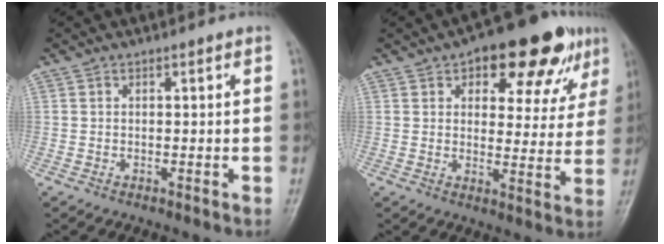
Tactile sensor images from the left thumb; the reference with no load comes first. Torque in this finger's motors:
{"motor_torque": [1.37, 1.38, 1.15, -0.53, 0.06]}